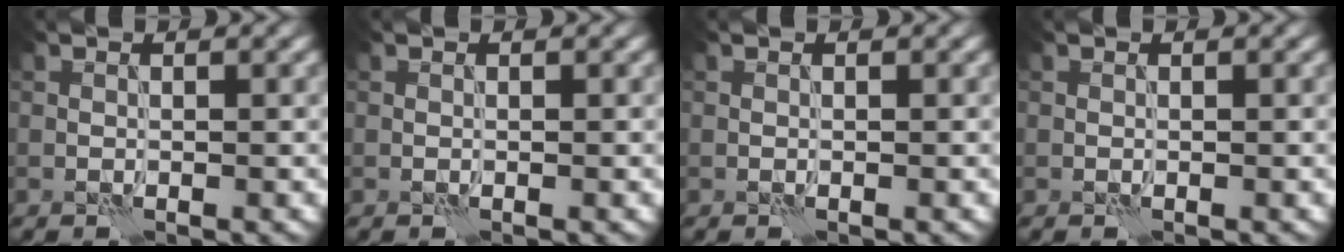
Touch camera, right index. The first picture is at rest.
{"total": 0.0}
{"total": 0.0}
{"total": 0.0}